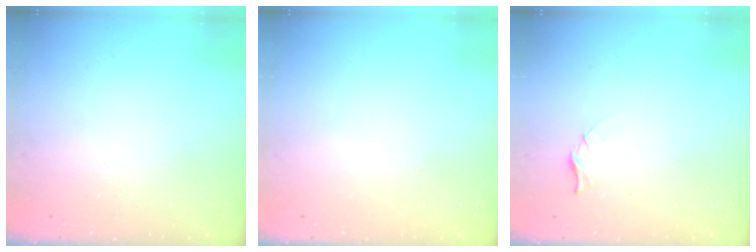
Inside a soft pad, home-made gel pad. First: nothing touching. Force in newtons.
{"total": 0.0}
{"total": 4.5, "press": 4.4, "slide": 0.4}